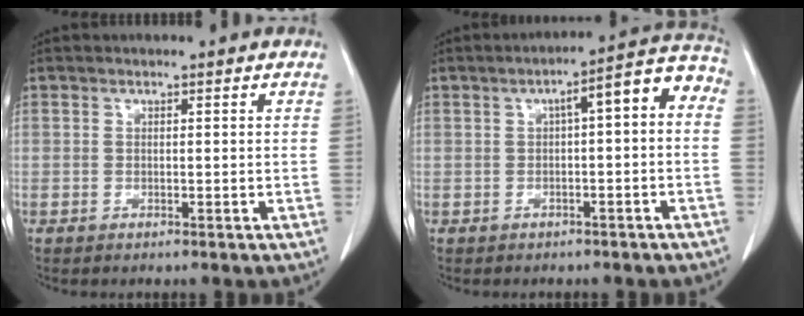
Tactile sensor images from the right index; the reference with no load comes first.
{"total": 7.7, "force": [0.7, 1.6, 7.5], "torque": [-0.094, 0.040, 0.000]}